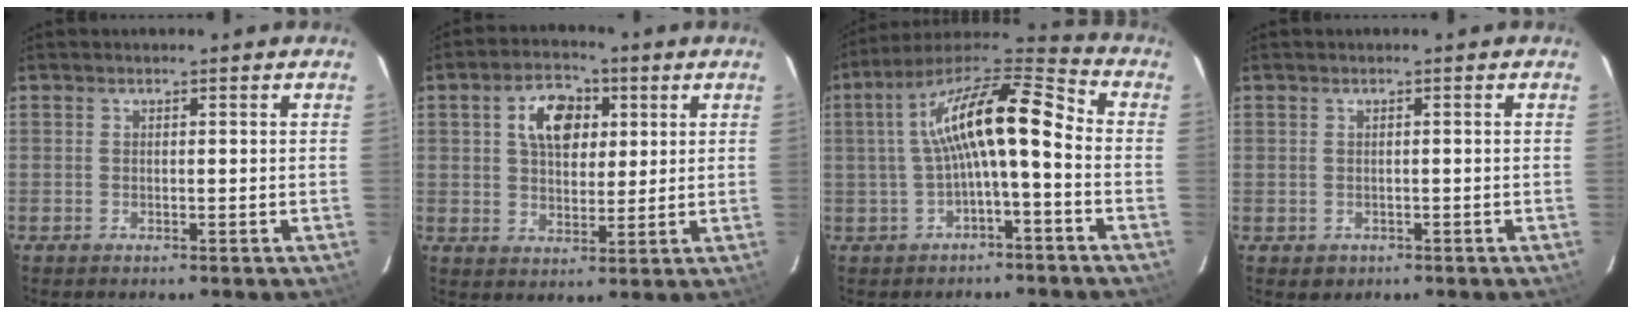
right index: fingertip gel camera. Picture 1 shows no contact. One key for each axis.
{"total": 8.9, "fx": 2.8, "fy": 5.7, "fz": 6.2, "tx": -0.103, "ty": 0.025, "tz": 0.049}
{"total": 14.0, "fx": -0.8, "fy": 3.5, "fz": 13.6, "tx": -0.250, "ty": 0.032, "tz": -0.018}
{"total": 1.7, "fx": -0.4, "fy": 1.6, "fz": 0.3, "tx": -0.004, "ty": 0.000, "tz": 0.002}